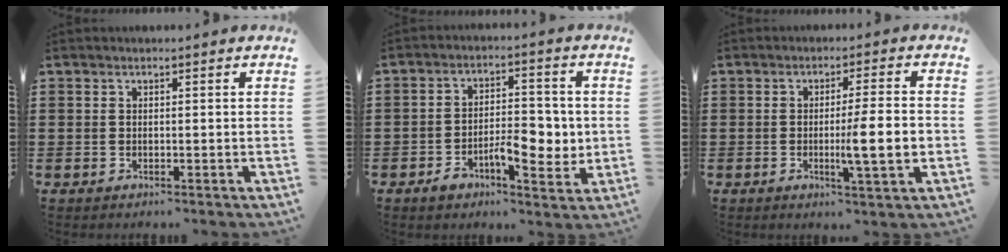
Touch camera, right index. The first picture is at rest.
{"total": 7.5, "force": [-1.9, 3.9, 6.2], "torque": [-0.078, 0.006, -0.037]}
{"total": 7.4, "force": [-1.3, 0.5, 7.3], "torque": [-0.111, -0.009, -0.023]}